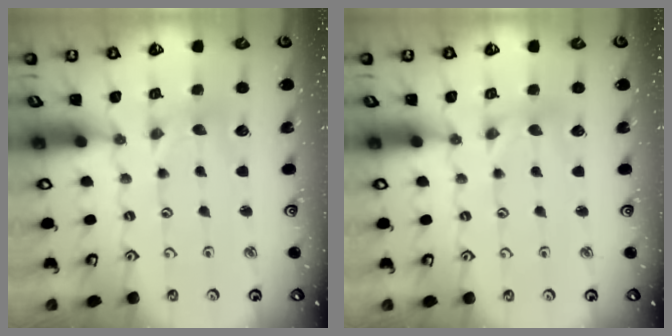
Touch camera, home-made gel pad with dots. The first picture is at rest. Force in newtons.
{"total": 0.0}